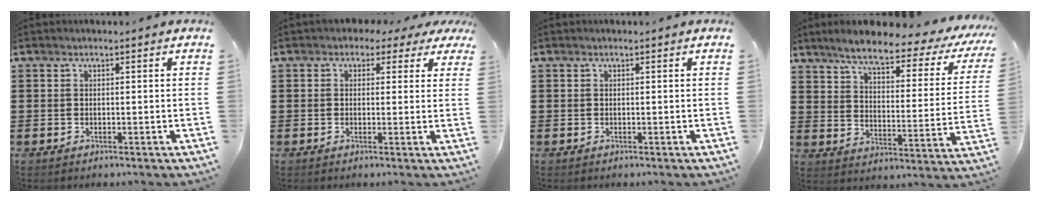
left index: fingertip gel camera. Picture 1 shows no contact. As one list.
[{"total": 2.0, "force": [1.0, 1.5, 0.8], "torque": [-0.016, 0.007, 0.015]}, {"total": 0.0}, {"total": 7.2, "force": [5.6, 0.6, 4.4], "torque": [-0.104, -0.032, 0.087]}]